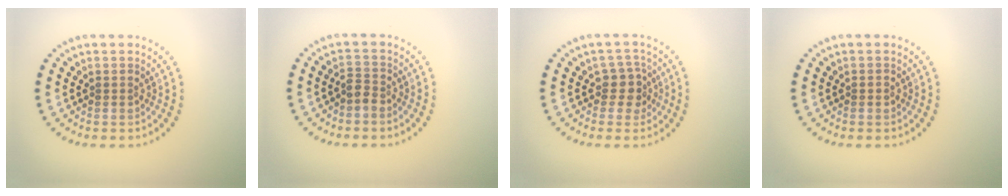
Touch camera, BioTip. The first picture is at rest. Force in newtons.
{"total": 1.3, "press": 1.0, "slide": 0.8}
{"total": 2.3, "press": 1.9, "slide": 1.4}
{"total": 0.5, "press": 0.5, "slide": 0.1}